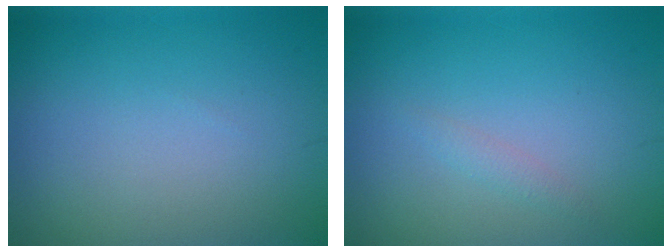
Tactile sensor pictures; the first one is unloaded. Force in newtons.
{"total": 0.9, "press": 0.9, "slide": 0.1}